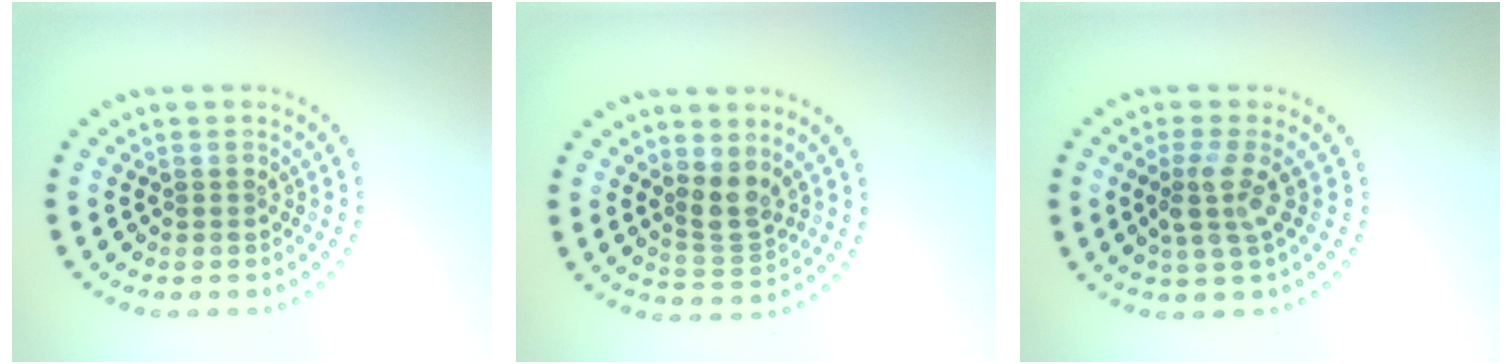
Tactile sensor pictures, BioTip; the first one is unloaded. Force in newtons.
{"total": 2.7, "press": 2.2, "slide": 1.5}
{"total": 2.8, "press": 2.1, "slide": 1.8}